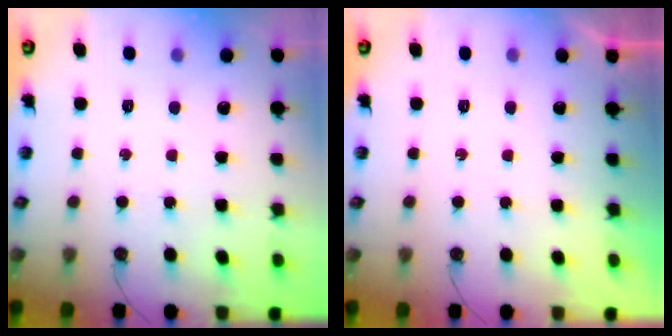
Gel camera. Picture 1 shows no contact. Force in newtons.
{"total": 0.0}